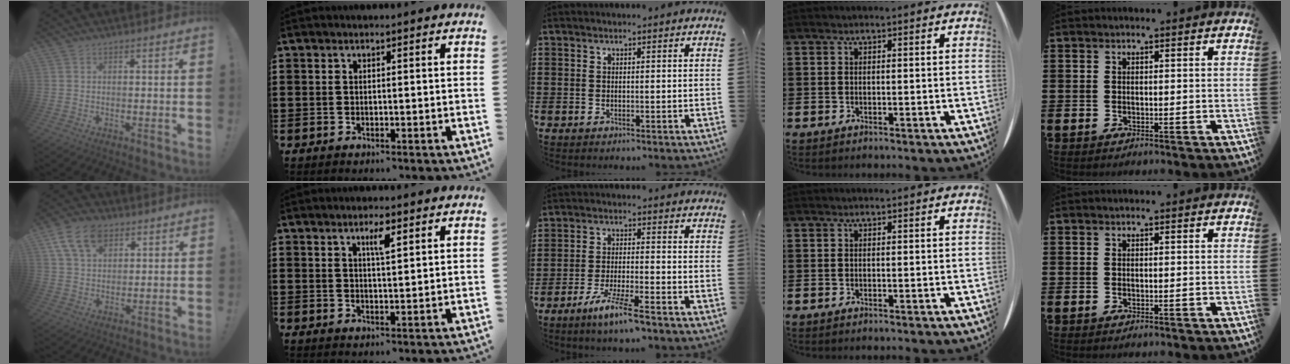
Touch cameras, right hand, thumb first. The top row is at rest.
{"thumb": {"total": 12.6, "force": [6.6, 8.2, 7.0], "torque": [-0.129, -0.018, 0.125]}, "index": {"total": 3.1, "force": [1.7, 0.6, 2.6], "torque": [-0.047, 0.002, 0.025]}, "middle": {"total": 6.0, "force": [-4.6, 0.0, 3.9], "torque": [-0.081, -0.015, -0.084]}}